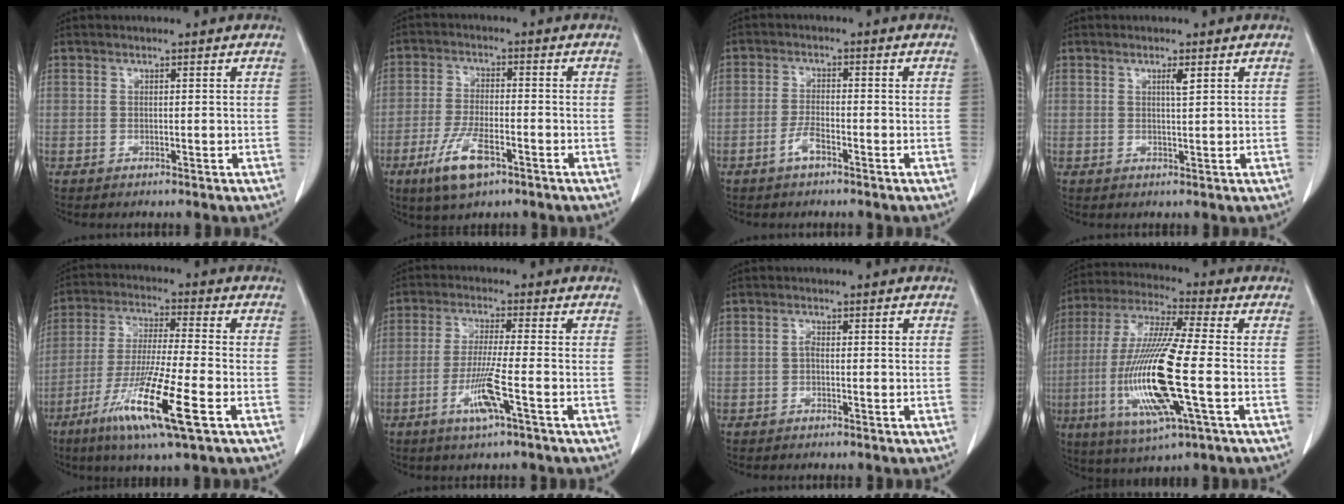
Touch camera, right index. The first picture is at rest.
{"total": 8.1, "force": [-4.4, 2.4, 6.3], "torque": [-0.130, -0.013, -0.075]}
{"total": 2.9, "force": [-1.8, 0.7, 2.2], "torque": [-0.043, 0.002, -0.037]}
{"total": 1.5, "force": [0.7, 0.0, 1.3], "torque": [-0.024, -0.003, 0.011]}
{"total": 14.7, "force": [-6.5, 0.2, 13.2], "torque": [-0.259, -0.036, -0.117]}
{"total": 6.9, "force": [-3.0, -0.4, 6.3], "torque": [-0.126, -0.012, -0.058]}
{"total": 1.6, "force": [-0.1, 0.7, 1.4], "torque": [-0.022, 0.004, -0.002]}
{"total": 17.8, "force": [-3.7, 1.4, 17.3], "torque": [-0.367, -0.016, -0.070]}